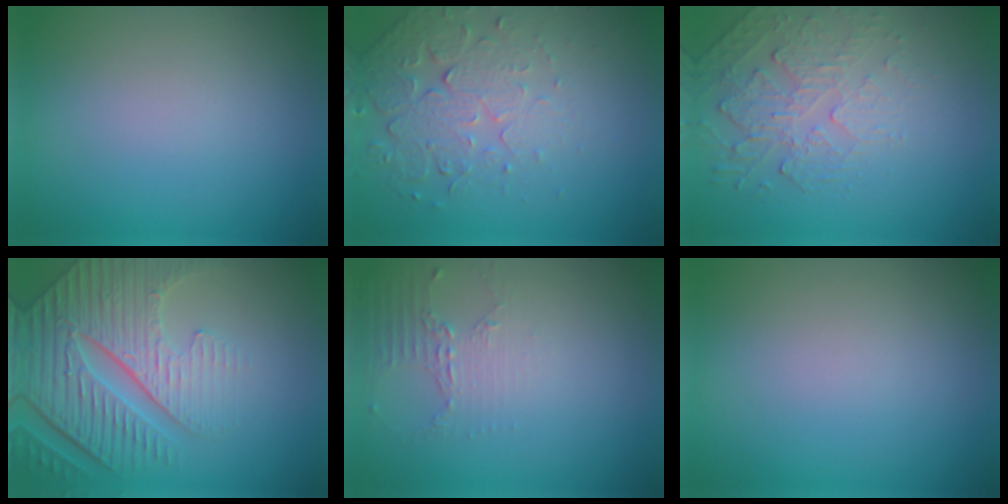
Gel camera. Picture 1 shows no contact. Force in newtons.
{"total": 5.2, "press": 3.7, "slide": 3.6}
{"total": 2.4, "press": 1.7, "slide": 1.7}
{"total": 6.6, "press": 5.5, "slide": 3.7}
{"total": 2.1, "press": 1.5, "slide": 1.5}
{"total": 0.0}